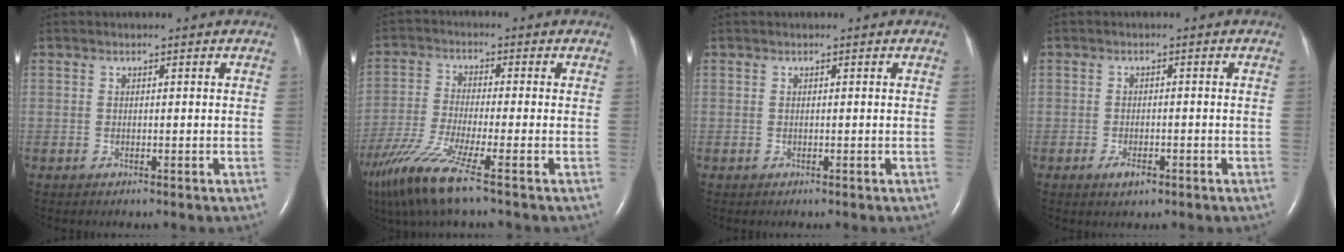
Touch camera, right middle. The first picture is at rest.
{"total": 10.7, "force": [-7.1, -0.2, 8.0], "torque": [-0.168, -0.037, -0.139]}
{"total": 0.0}
{"total": 2.2, "force": [-1.3, 0.9, 1.6], "torque": [-0.034, -0.002, -0.018]}